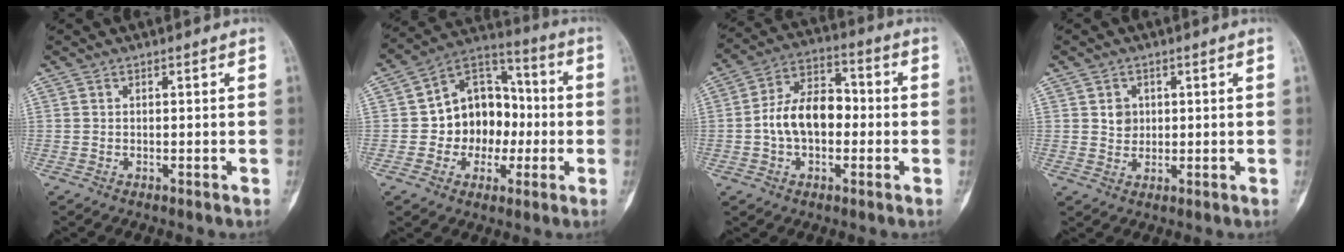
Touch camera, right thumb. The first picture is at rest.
{"total": 14.7, "force": [-1.5, 11.9, 8.6], "torque": [-0.066, 0.039, -0.029]}
{"total": 12.2, "force": [-1.1, 8.0, 9.1], "torque": [-0.141, 0.039, -0.029]}
{"total": 3.2, "force": [0.7, 2.8, 1.3], "torque": [-0.005, -0.002, 0.013]}